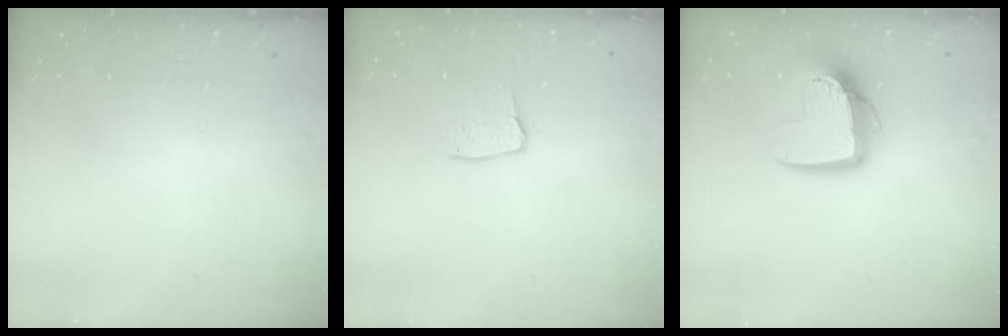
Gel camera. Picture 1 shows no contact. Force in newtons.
{"total": 3.0, "press": 3.0, "slide": 0.2}
{"total": 12.9, "press": 12.8, "slide": 1.1}